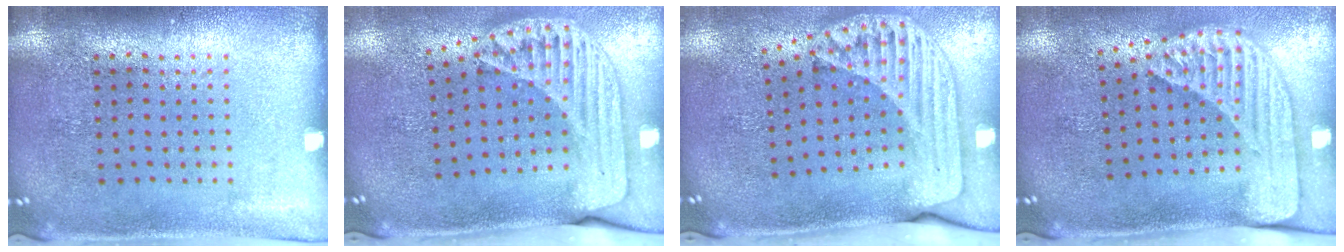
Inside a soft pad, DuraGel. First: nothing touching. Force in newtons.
{"total": 1.8, "press": 1.5, "slide": 1.0}
{"total": 2.4, "press": 1.7, "slide": 1.7}
{"total": 2.4, "press": 1.7, "slide": 1.7}